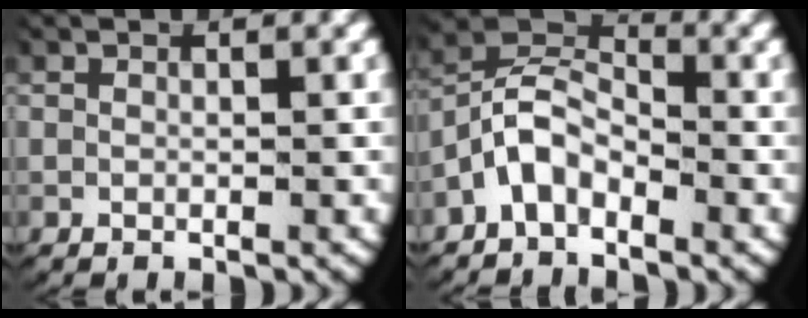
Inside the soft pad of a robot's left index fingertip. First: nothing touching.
{"total": 5.4, "force": [-0.8, 4.4, 2.9], "torque": [-0.067, -0.005, -0.026]}